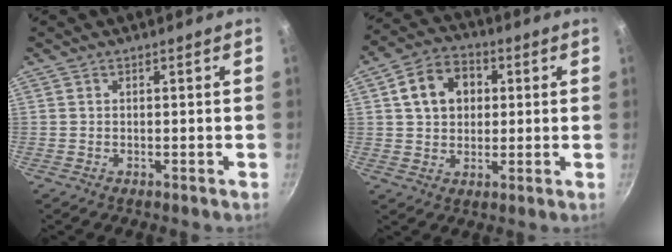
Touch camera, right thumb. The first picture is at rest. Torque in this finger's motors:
{"motor_torque": [-0.01, 0.27, 0.12, 0.07, 0.13]}